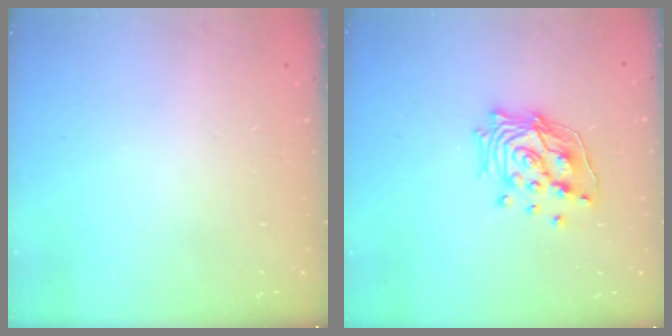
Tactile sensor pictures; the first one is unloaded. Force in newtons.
{"total": 14.4, "press": 14.3, "slide": 1.6}